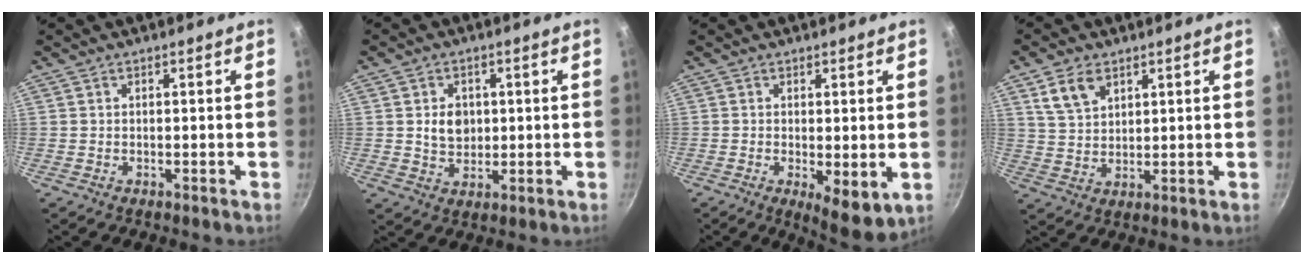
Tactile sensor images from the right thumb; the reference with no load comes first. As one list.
[{"total": 5.5, "force": [0.7, 4.3, 3.3], "torque": [-0.034, -0.006, 0.014]}, {"total": 6.9, "force": [-1.0, 2.4, 6.4], "torque": [-0.082, -0.018, -0.005]}, {"total": 6.7, "force": [3.7, 4.2, 3.7], "torque": [-0.057, -0.011, 0.076]}]